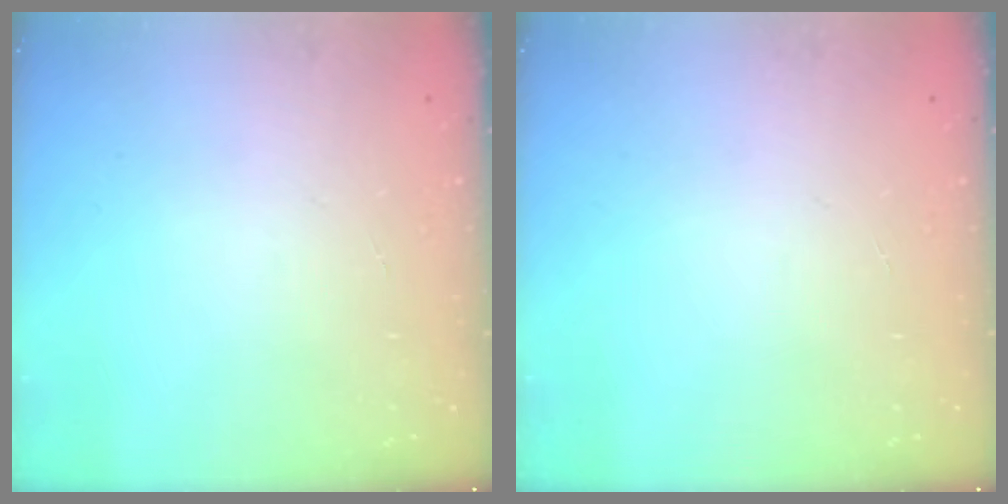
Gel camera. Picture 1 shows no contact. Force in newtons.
{"total": 0.0}